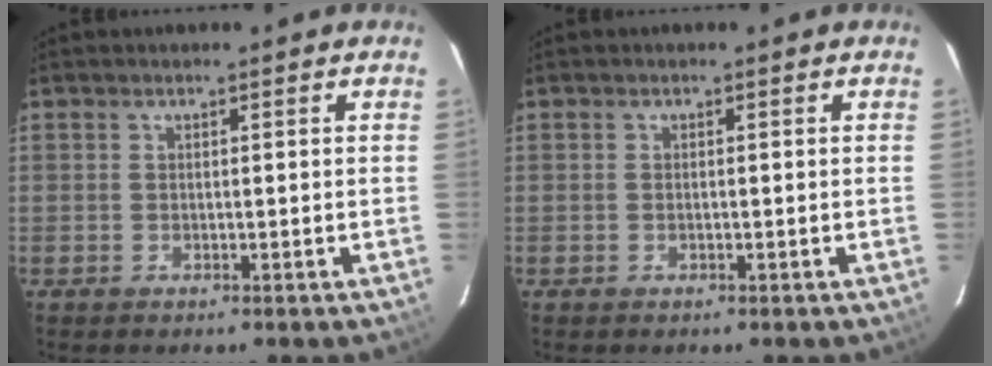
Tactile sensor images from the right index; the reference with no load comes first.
{"total": 0.5, "force": [-0.1, -0.1, 0.5], "torque": [-0.011, 0.002, -0.003]}